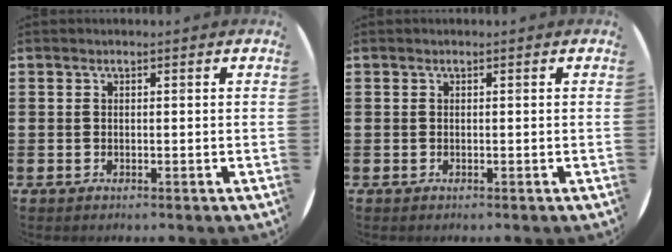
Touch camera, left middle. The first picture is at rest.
{"total": 0.0}